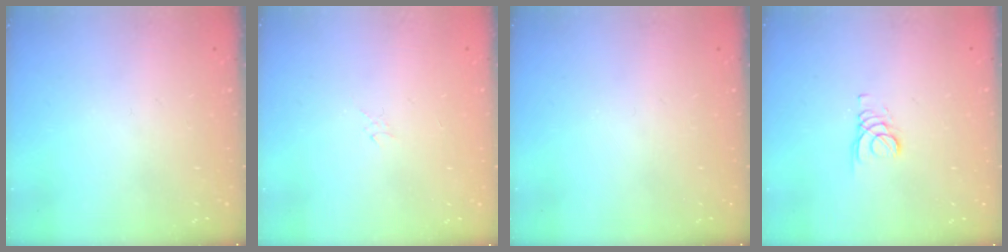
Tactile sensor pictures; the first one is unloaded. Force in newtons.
{"total": 1.3, "press": 1.3, "slide": 0.1}
{"total": 0.0}
{"total": 1.6, "press": 1.6, "slide": 0.2}